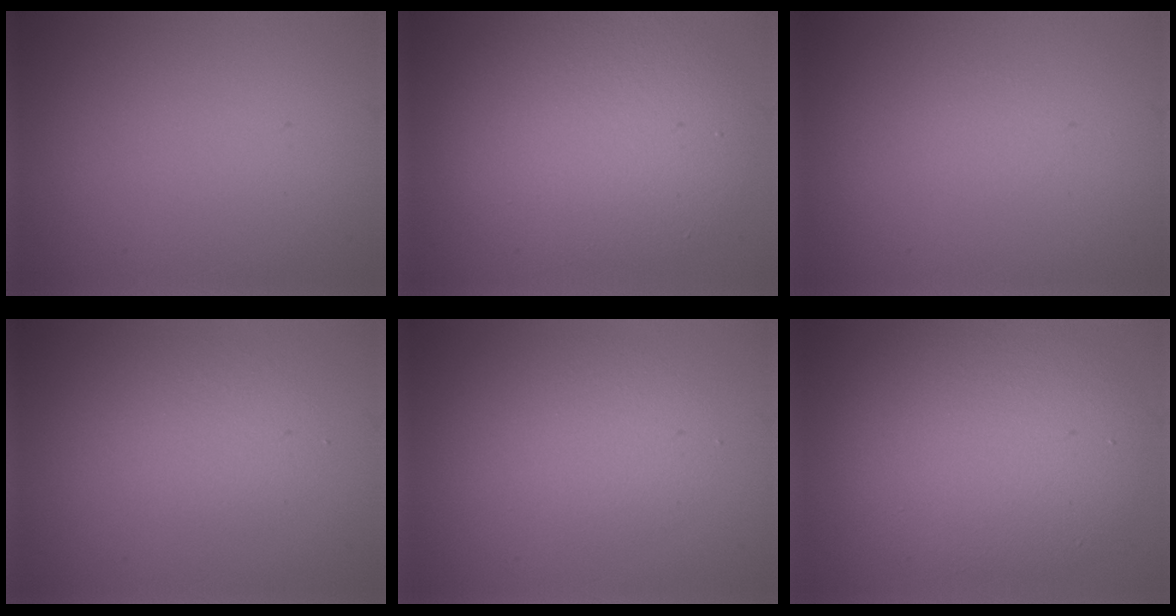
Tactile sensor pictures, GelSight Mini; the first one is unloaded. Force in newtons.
{"total": 7.7, "press": 7.7, "slide": 0.8}
{"total": 0.5, "press": 0.5, "slide": 0.1}
{"total": 2.2, "press": 2.2, "slide": 0.2}
{"total": 2.6, "press": 2.6, "slide": 0.2}
{"total": 8.2, "press": 8.2, "slide": 0.3}